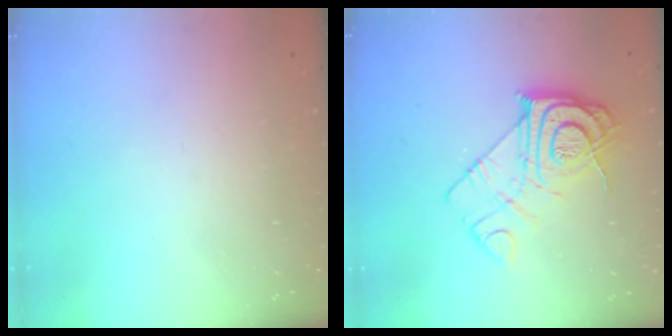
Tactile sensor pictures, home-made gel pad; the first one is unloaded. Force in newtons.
{"total": 12.6, "press": 12.5, "slide": 1.2}